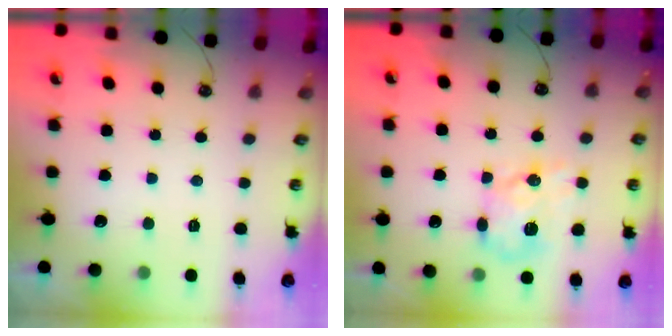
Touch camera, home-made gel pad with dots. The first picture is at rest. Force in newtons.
{"total": 11.5, "press": 11.5, "slide": 0.7}